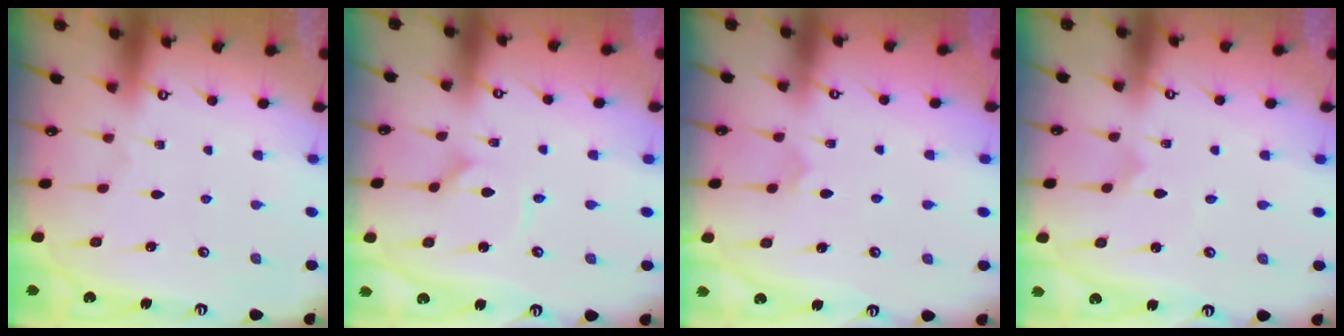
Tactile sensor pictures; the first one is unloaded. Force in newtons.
{"total": 1.6, "press": 1.5, "slide": 0.2}
{"total": 4.1, "press": 4.1, "slide": 0.5}
{"total": 0.0}